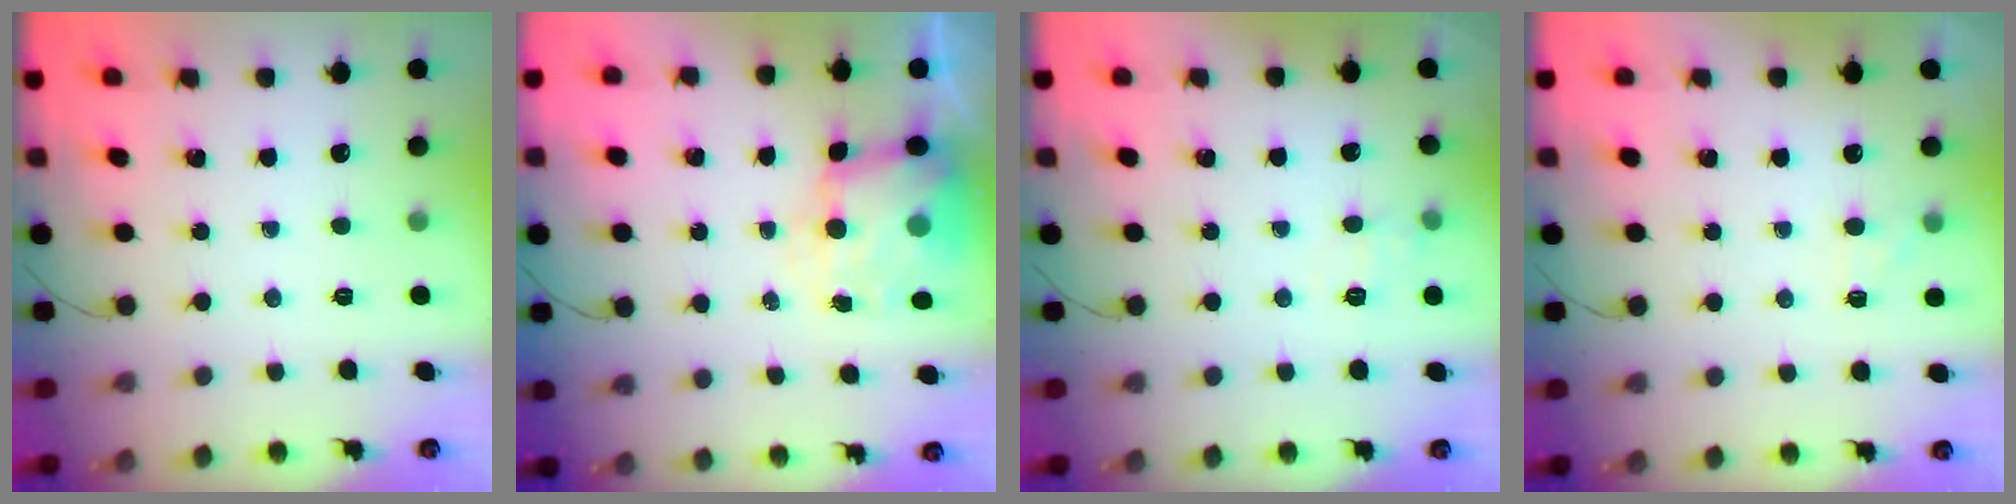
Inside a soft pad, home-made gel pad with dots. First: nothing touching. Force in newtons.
{"total": 8.2, "press": 8.0, "slide": 1.8}
{"total": 7.6, "press": 7.4, "slide": 1.8}
{"total": 5.0, "press": 4.9, "slide": 1.3}